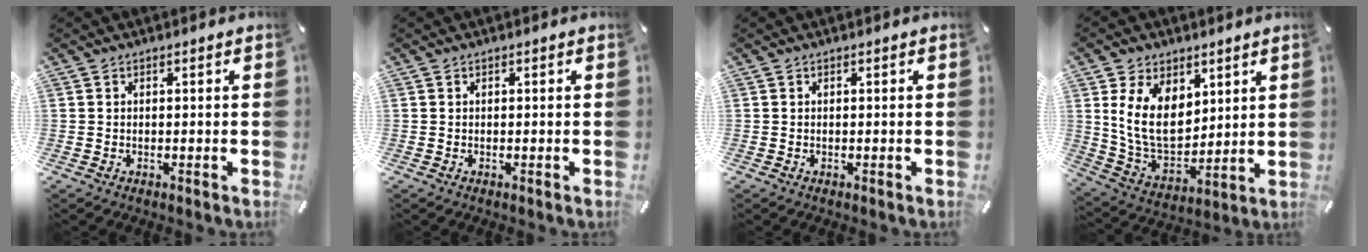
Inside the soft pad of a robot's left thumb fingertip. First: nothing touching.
{"total": 0.0}
{"total": 0.0}
{"total": 13.5, "force": [4.4, 9.9, 8.2], "torque": [-0.171, -0.024, 0.081]}